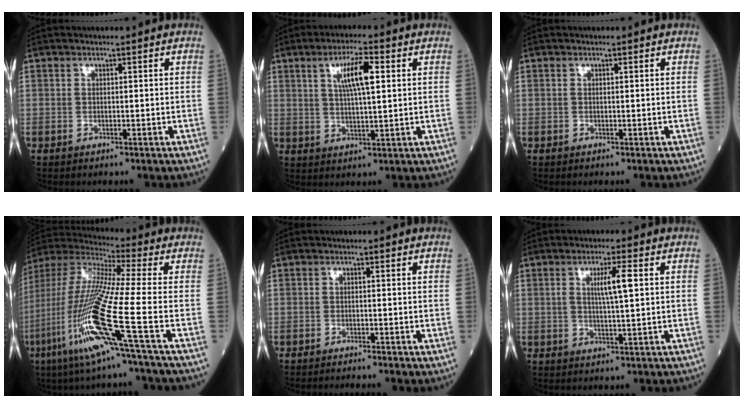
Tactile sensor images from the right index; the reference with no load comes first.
{"total": 7.0, "force": [2.4, 1.1, 6.5], "torque": [-0.119, 0.008, 0.042]}
{"total": 0.0}
{"total": 18.7, "force": [-7.2, -1.1, 17.3], "torque": [-0.376, -0.035, -0.153]}
{"total": 1.6, "force": [-1.3, -0.3, 0.8], "torque": [-0.011, 0.002, -0.023]}
{"total": 4.6, "force": [1.1, 0.1, 4.5], "torque": [-0.081, 0.001, 0.018]}